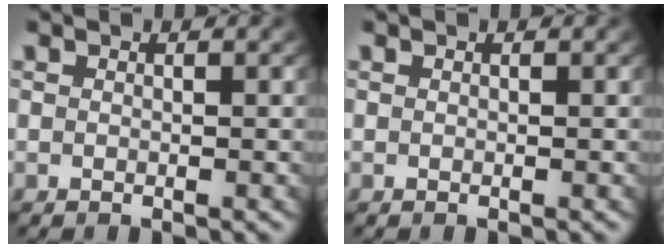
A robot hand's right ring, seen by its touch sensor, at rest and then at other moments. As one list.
[{"total": 0.0}]